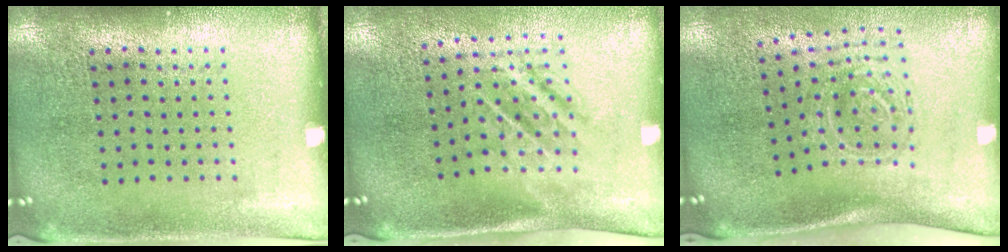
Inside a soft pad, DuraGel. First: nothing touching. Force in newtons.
{"total": 1.7, "press": 1.2, "slide": 1.2}
{"total": 1.8, "press": 1.2, "slide": 1.4}